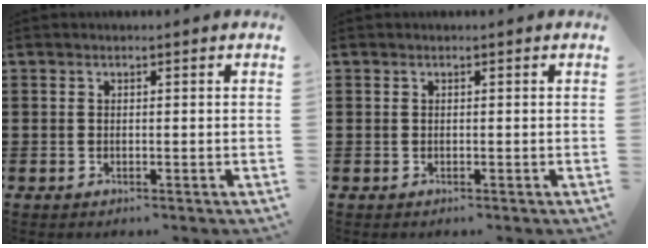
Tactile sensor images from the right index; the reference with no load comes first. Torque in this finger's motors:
{"motor_torque": [-1.11, 1.03, -0.75, -0.21]}